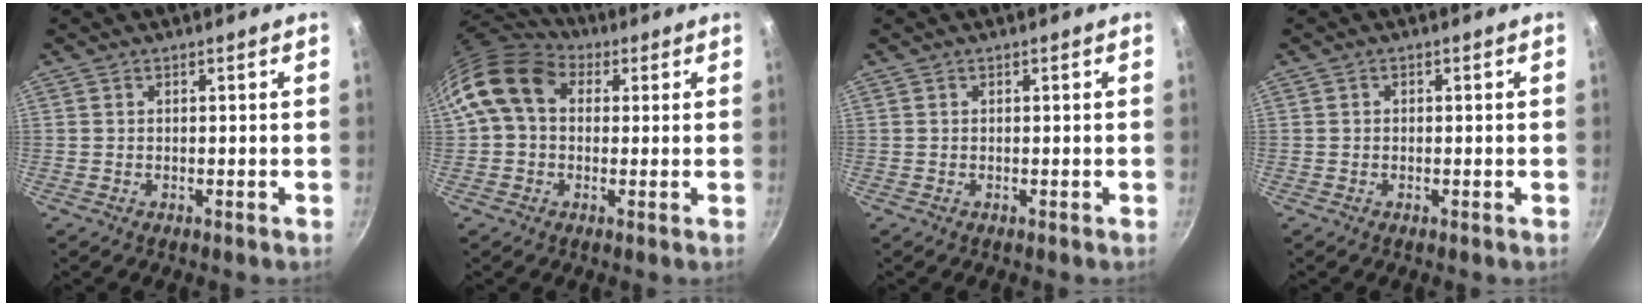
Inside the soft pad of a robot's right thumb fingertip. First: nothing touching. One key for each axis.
{"total": 13.0, "fx": 2.8, "fy": 9.7, "fz": 8.1, "tx": -0.136, "ty": 0.025, "tz": 0.032}
{"total": 0.0}
{"total": 0.5, "fx": -0.1, "fy": 0.5, "fz": 0.1, "tx": 0.000, "ty": 0.003, "tz": -0.002}